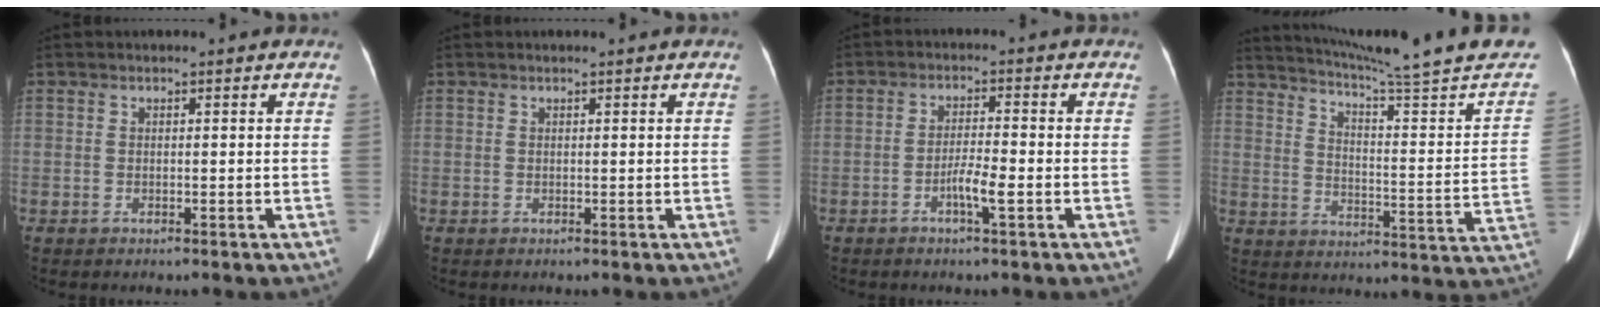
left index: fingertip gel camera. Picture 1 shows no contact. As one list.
[{"total": 0.7, "force": [0.6, -0.1, 0.3], "torque": [-0.006, 0.008, 0.014]}, {"total": 3.7, "force": [-1.7, 0.1, 3.3], "torque": [-0.061, -0.002, -0.032]}, {"total": 23.1, "force": [20.6, -1.8, 10.4], "torque": [-0.157, -0.081, 0.264]}]